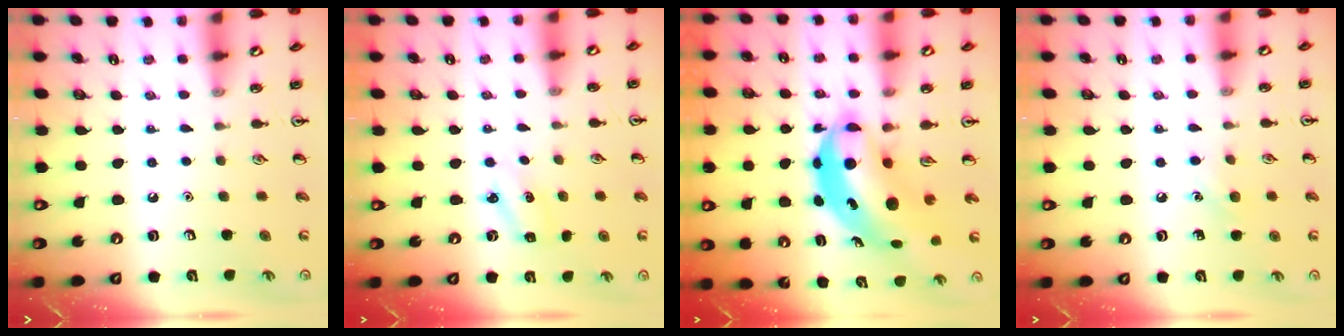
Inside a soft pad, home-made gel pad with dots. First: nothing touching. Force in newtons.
{"total": 2.6, "press": 2.4, "slide": 0.8}
{"total": 9.3, "press": 9.0, "slide": 2.4}
{"total": 5.7, "press": 5.4, "slide": 1.6}